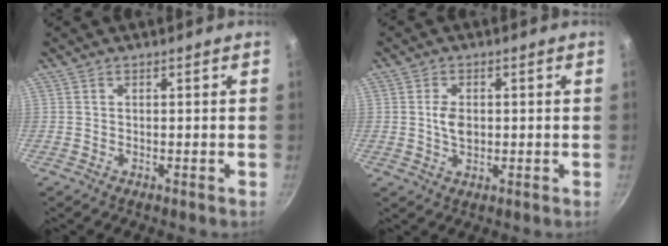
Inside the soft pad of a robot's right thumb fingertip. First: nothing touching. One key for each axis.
{"total": 4.1, "fx": 0.1, "fy": 2.7, "fz": 3.1, "tx": -0.048, "ty": 0.000, "tz": 0.001}